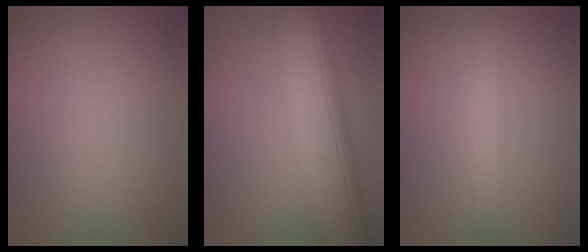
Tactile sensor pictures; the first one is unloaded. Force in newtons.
{"total": 12.0, "press": 12.0, "slide": 0.7}
{"total": 2.4, "press": 2.4, "slide": 0.2}